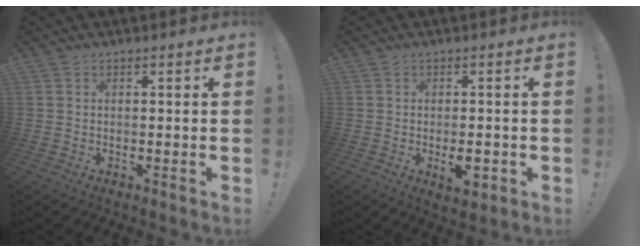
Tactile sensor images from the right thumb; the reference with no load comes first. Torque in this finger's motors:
{"motor_torque": [-0.01, 0.01, 0.50, -0.56, 0.21]}